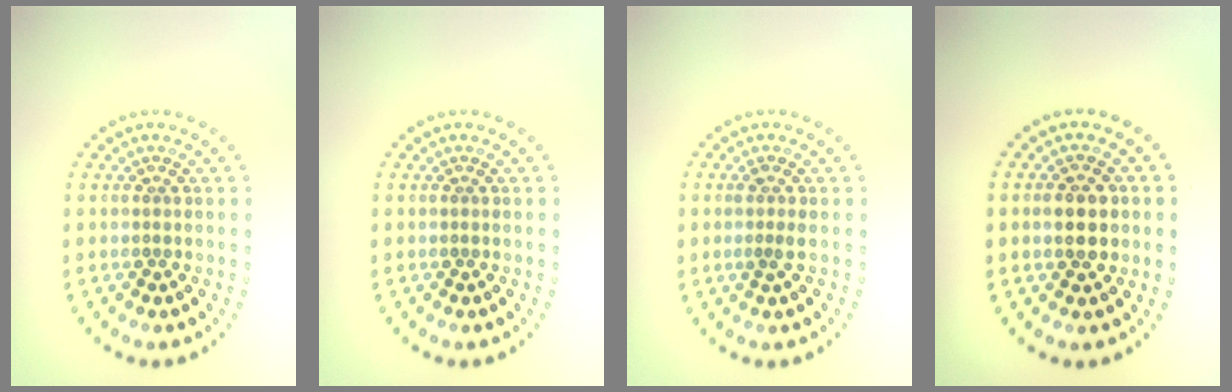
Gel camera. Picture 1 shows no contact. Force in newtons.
{"total": 0.0}
{"total": 1.3, "press": 0.9, "slide": 0.9}
{"total": 2.9, "press": 2.9, "slide": 0.2}